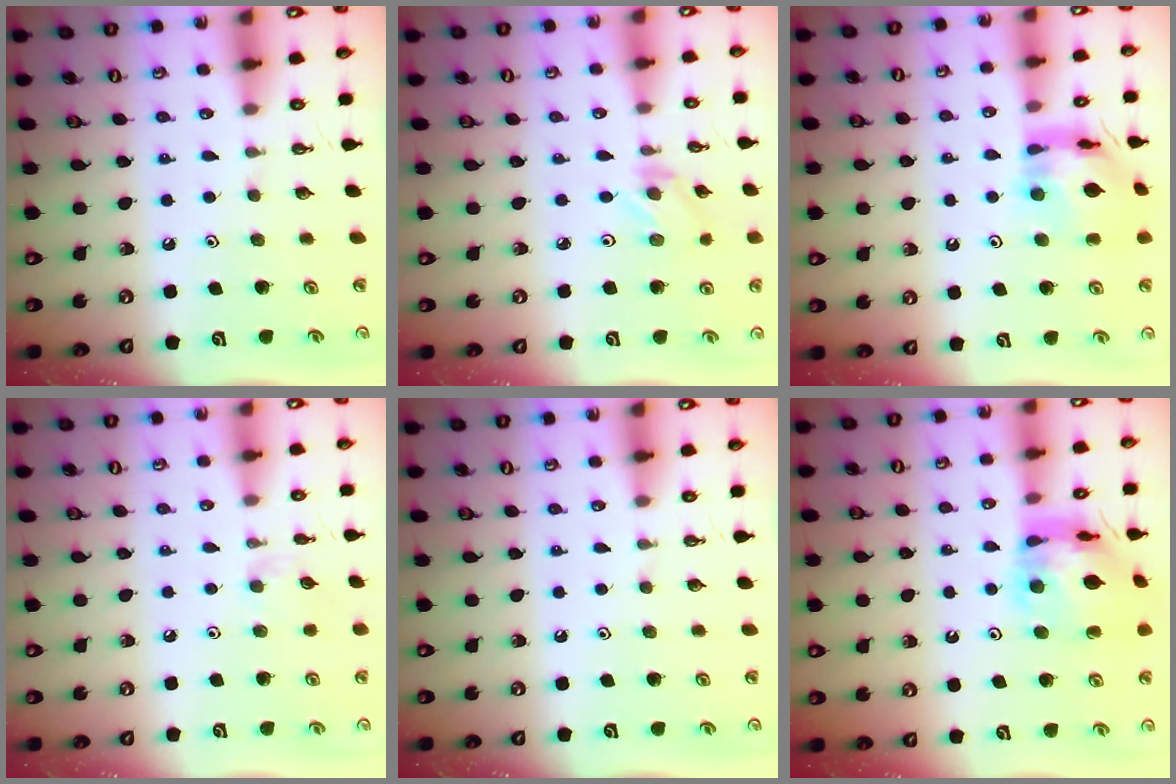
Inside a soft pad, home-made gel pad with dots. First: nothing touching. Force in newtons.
{"total": 2.1, "press": 2.0, "slide": 0.4}
{"total": 11.0, "press": 11.0, "slide": 1.2}
{"total": 3.2, "press": 3.2, "slide": 0.7}
{"total": 0.0}
{"total": 13.9, "press": 13.8, "slide": 1.5}